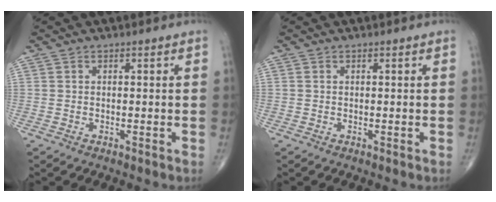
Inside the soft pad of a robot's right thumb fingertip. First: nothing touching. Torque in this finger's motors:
{"motor_torque": [-0.59, 0.47, -0.23, -0.19, 0.02]}